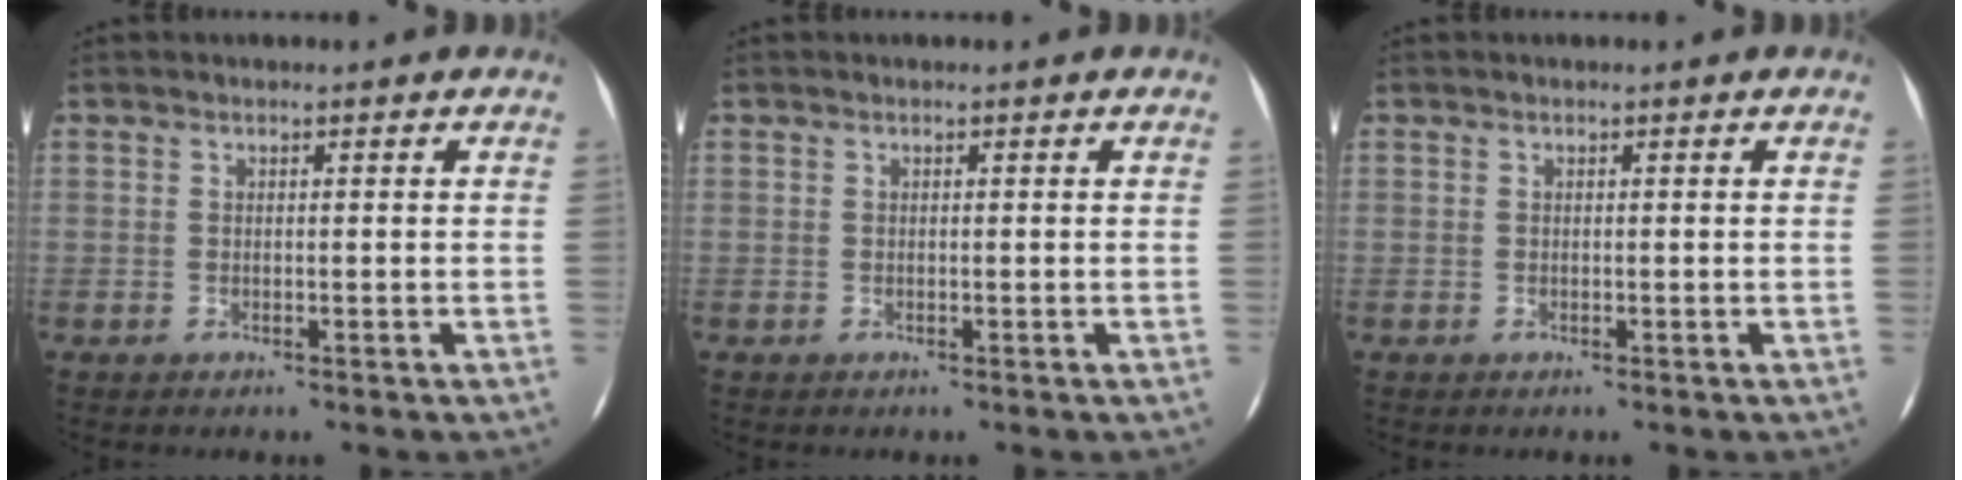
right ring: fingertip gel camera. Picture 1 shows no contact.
{"total": 0.0}
{"total": 0.0}